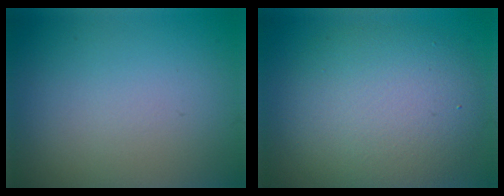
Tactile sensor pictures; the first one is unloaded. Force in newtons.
{"total": 8.2, "press": 8.2, "slide": 0.8}